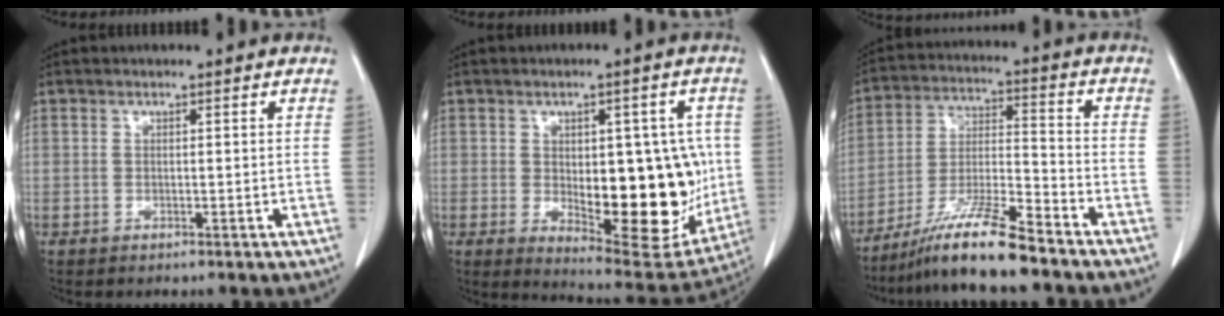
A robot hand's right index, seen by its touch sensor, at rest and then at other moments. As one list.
[{"total": 17.5, "force": [-1.3, 7.1, 15.9], "torque": [-0.211, -0.005, 0.003]}, {"total": 11.9, "force": [-9.4, 0.2, 7.2], "torque": [-0.140, -0.015, -0.174]}]